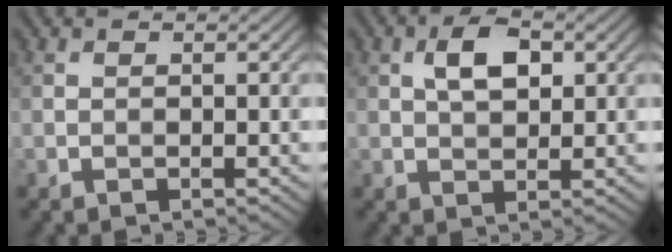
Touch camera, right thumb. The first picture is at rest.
{"total": 4.7, "force": [1.4, 2.5, 3.7], "torque": [-0.072, 0.006, 0.021]}